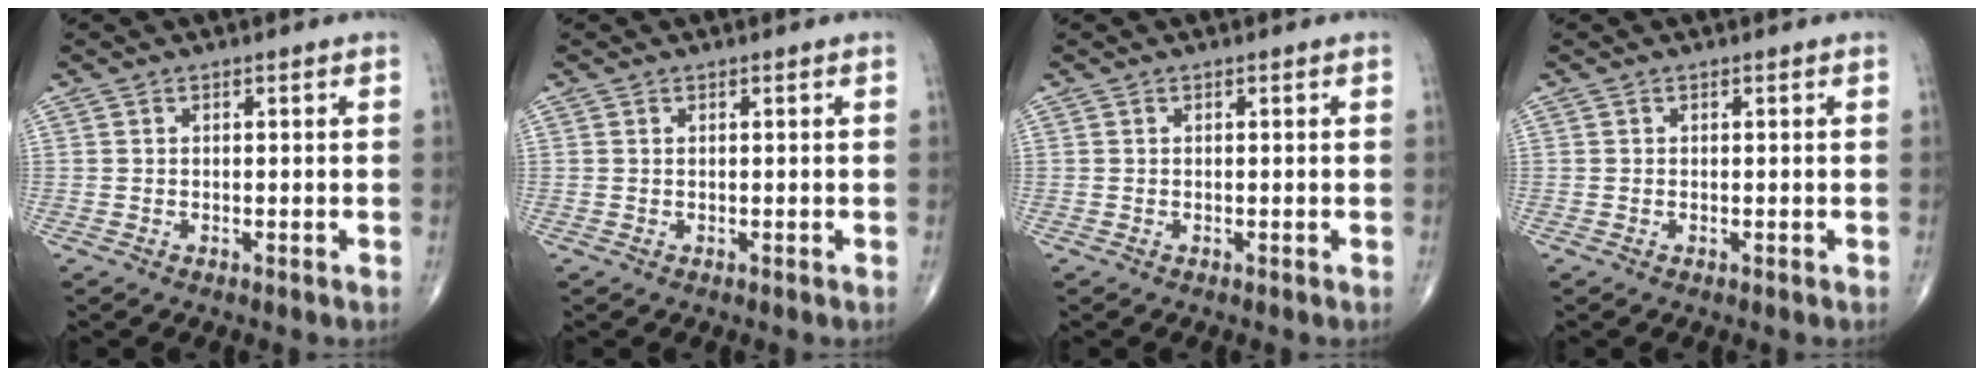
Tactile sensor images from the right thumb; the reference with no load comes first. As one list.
[{"total": 0.0}, {"total": 0.0}, {"total": 0.0}]